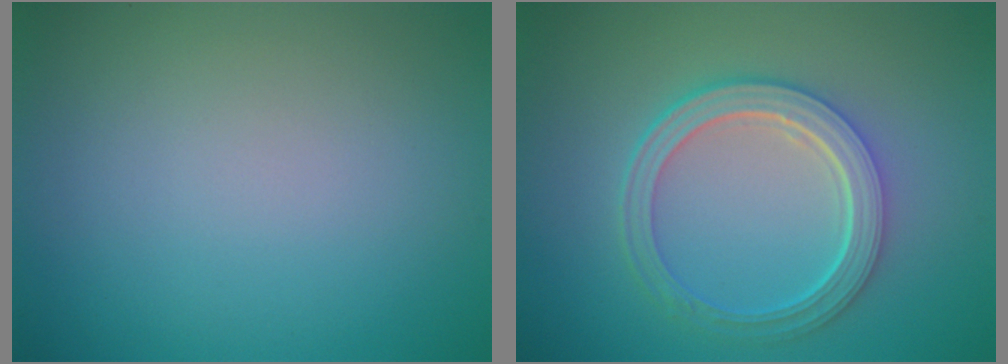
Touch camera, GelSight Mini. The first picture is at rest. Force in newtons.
{"total": 5.2, "press": 4.0, "slide": 3.3}